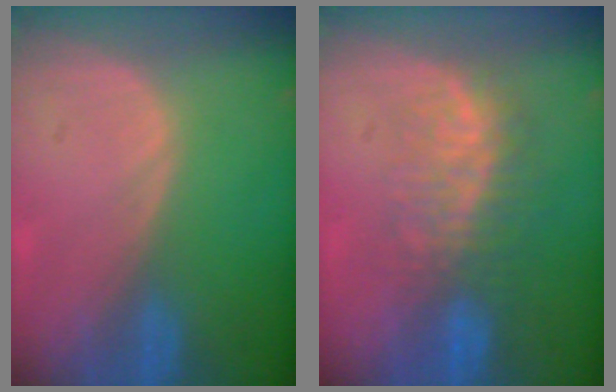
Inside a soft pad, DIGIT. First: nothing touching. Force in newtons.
{"total": 7.7, "press": 7.3, "slide": 2.7}